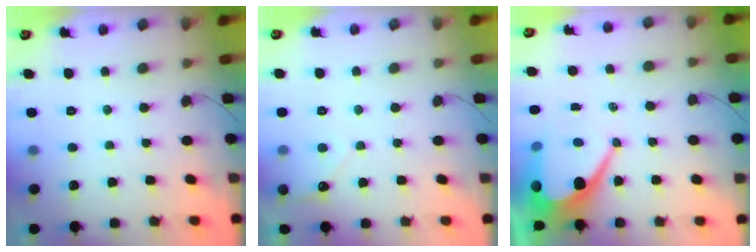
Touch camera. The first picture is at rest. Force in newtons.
{"total": 4.0, "press": 3.9, "slide": 0.3}
{"total": 12.2, "press": 12.2, "slide": 0.8}